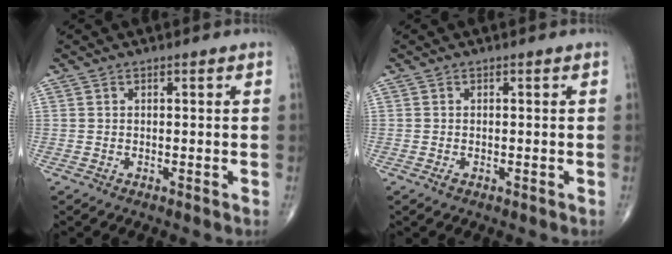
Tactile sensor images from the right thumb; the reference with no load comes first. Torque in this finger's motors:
{"motor_torque": [0.54, 0.19, 0.00, -0.10, 0.00]}